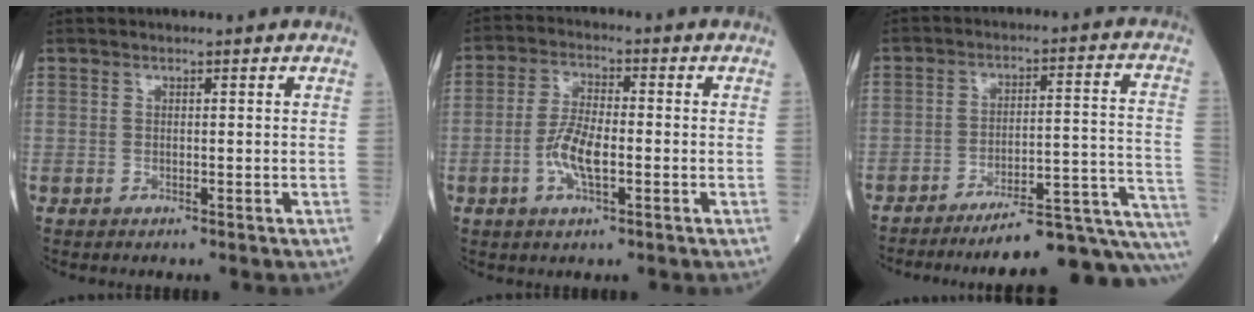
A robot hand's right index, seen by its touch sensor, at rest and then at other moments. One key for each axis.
{"total": 6.4, "fx": -1.7, "fy": 1.9, "fz": 5.9, "tx": -0.125, "ty": 0.002, "tz": -0.035}
{"total": 20.3, "fx": -17.9, "fy": -0.1, "fz": 9.6, "tx": -0.052, "ty": 0.023, "tz": -0.244}